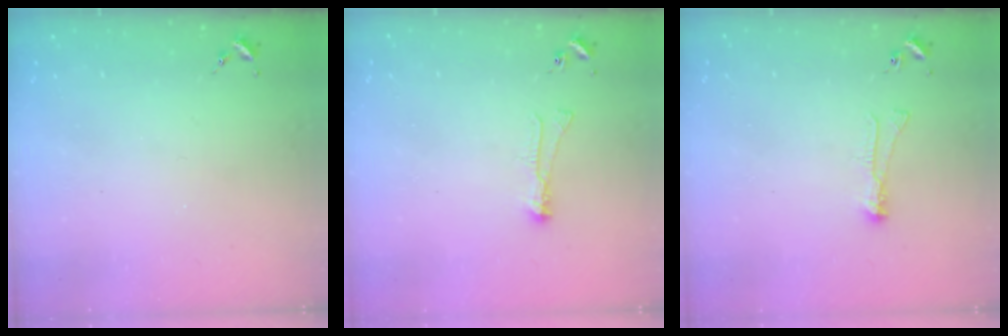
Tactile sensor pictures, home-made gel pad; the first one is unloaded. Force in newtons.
{"total": 4.2, "press": 4.2, "slide": 0.6}
{"total": 4.2, "press": 4.2, "slide": 0.6}